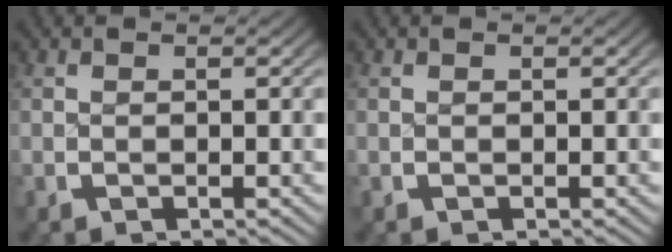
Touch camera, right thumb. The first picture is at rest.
{"total": 0.0}